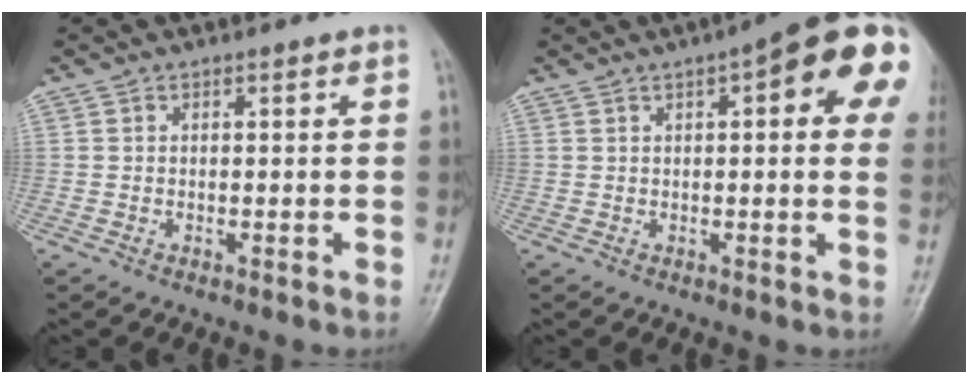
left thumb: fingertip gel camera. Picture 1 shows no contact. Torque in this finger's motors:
{"motor_torque": [0.66, 0.73, 1.87, -0.90, 0.09]}